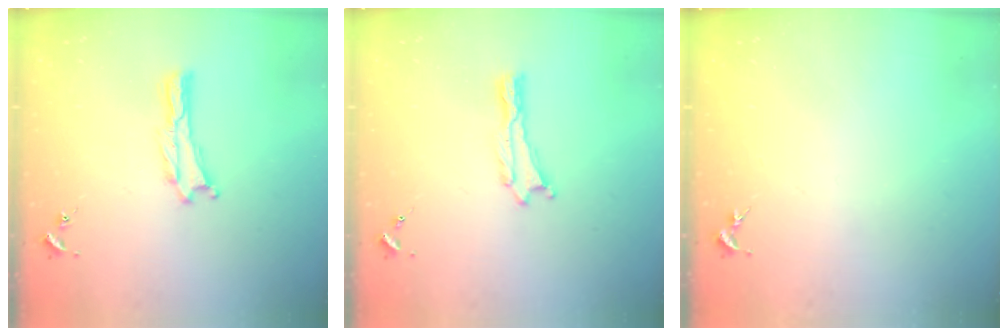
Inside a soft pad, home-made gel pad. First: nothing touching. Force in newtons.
{"total": 0.0}
{"total": 0.0}